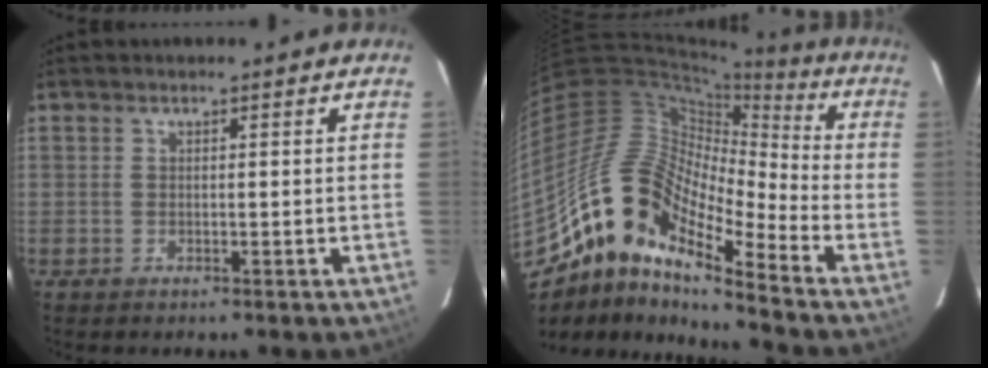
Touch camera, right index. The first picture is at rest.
{"total": 23.4, "force": [-14.1, 7.1, 17.2], "torque": [-0.344, 0.020, -0.253]}